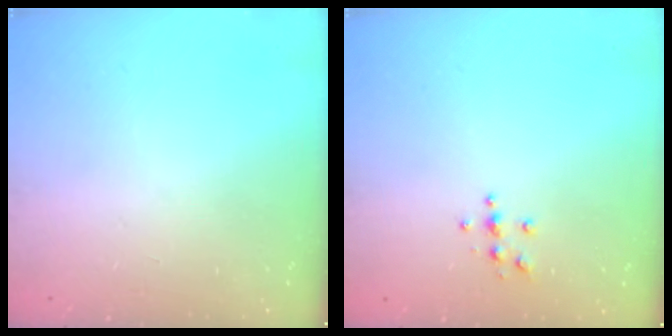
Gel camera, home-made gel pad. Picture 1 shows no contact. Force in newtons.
{"total": 3.8, "press": 3.8, "slide": 0.4}